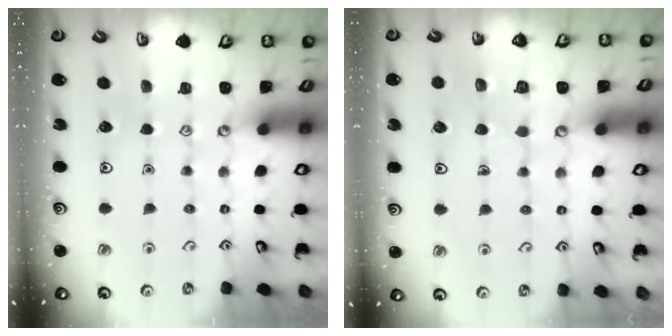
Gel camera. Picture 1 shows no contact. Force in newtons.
{"total": 2.5, "press": 2.5, "slide": 0.1}